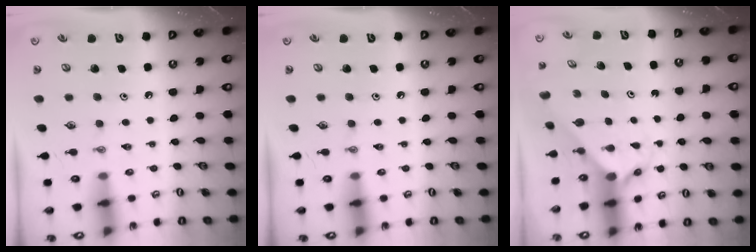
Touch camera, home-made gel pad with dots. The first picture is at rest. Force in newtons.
{"total": 0.0}
{"total": 1.6, "press": 1.6, "slide": 0.1}